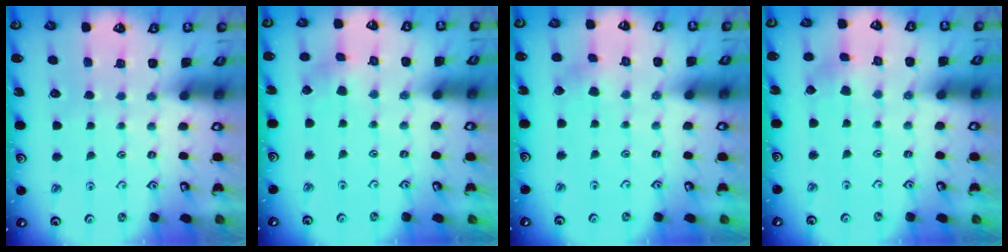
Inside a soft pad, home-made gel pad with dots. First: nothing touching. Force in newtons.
{"total": 2.2, "press": 2.2, "slide": 0.2}
{"total": 2.4, "press": 2.4, "slide": 0.3}
{"total": 1.3, "press": 1.3, "slide": 0.1}